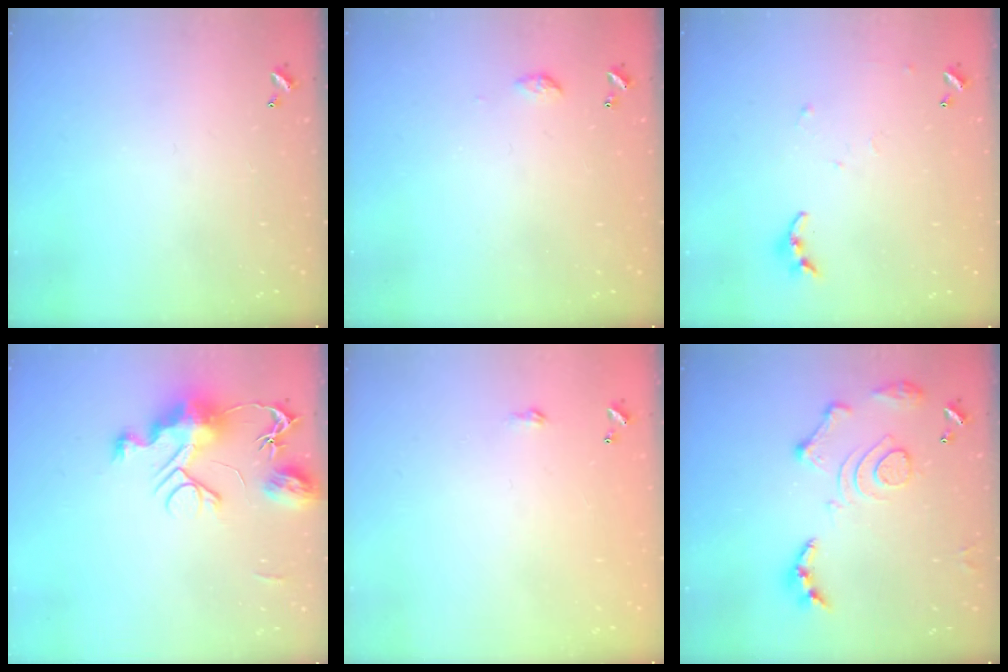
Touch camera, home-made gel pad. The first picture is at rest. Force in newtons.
{"total": 3.4, "press": 3.4, "slide": 0.5}
{"total": 4.1, "press": 4.1, "slide": 0.4}
{"total": 11.5, "press": 11.5, "slide": 1.2}
{"total": 1.8, "press": 1.8, "slide": 0.3}
{"total": 14.6, "press": 14.5, "slide": 1.6}